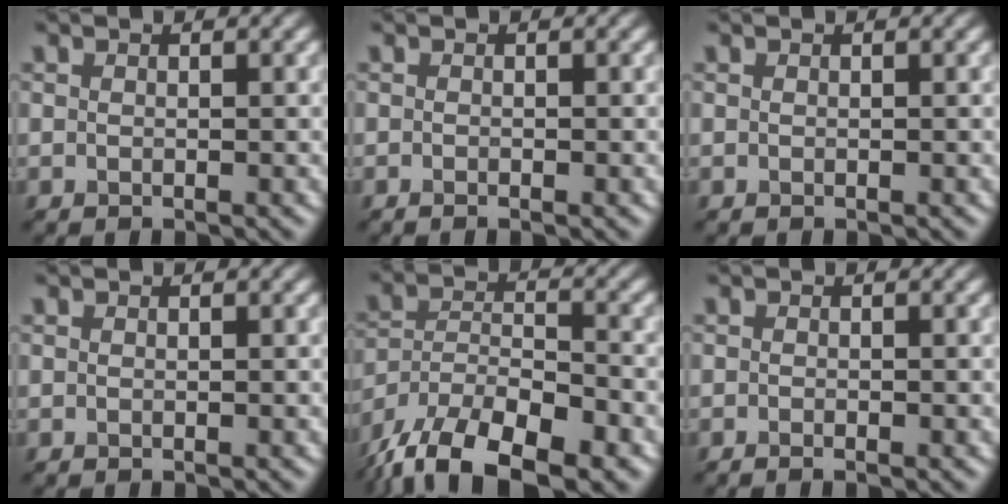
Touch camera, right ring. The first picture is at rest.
{"total": 0.7, "force": [-0.6, -0.2, 0.1], "torque": [-0.005, -0.002, 0.000]}
{"total": 0.0}
{"total": 0.0}
{"total": 13.2, "force": [-10.9, 4.3, 6.0], "torque": [-0.141, -0.014, -0.148]}
{"total": 1.0, "force": [-1.0, -0.4, 0.1], "torque": [-0.012, -0.004, -0.001]}